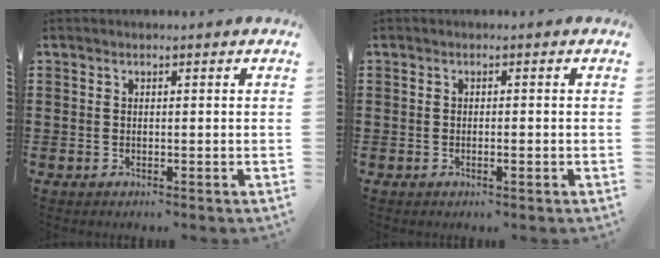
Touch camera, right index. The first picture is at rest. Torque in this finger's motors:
{"motor_torque": [-0.50, 0.55, 0.01, -0.01]}